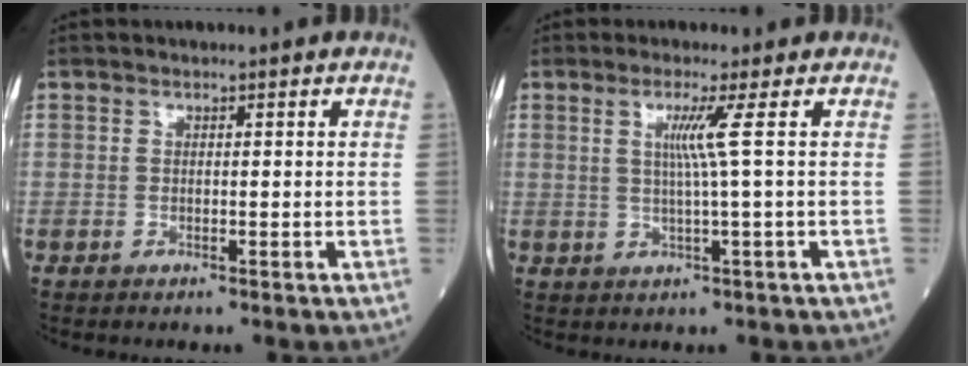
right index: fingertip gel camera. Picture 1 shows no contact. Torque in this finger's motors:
{"motor_torque": [0.58, 0.23, 0.25, 0.10]}